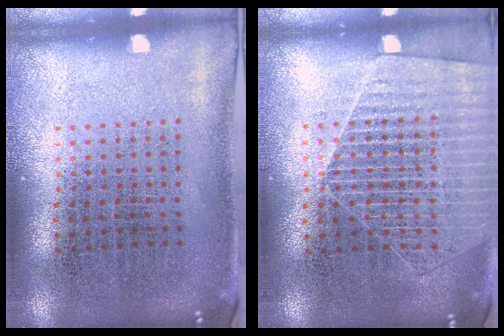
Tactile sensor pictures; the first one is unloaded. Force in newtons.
{"total": 1.8, "press": 1.6, "slide": 0.7}